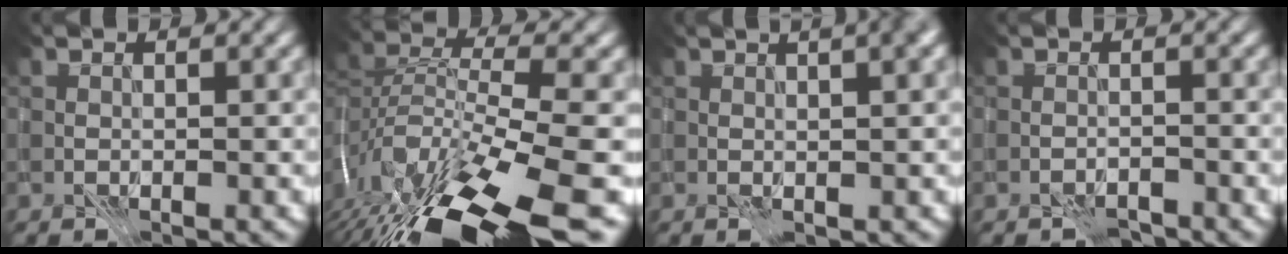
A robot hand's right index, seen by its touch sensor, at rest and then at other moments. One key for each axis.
{"total": 12.7, "fx": -8.0, "fy": 4.0, "fz": 9.0, "tx": -0.179, "ty": 0.003, "tz": -0.127}
{"total": 5.8, "fx": 2.1, "fy": 2.5, "fz": 4.8, "tx": -0.024, "ty": 0.034, "tz": -0.004}
{"total": 1.5, "fx": -1.4, "fy": 0.4, "fz": 0.2, "tx": 0.000, "ty": 0.004, "tz": -0.026}